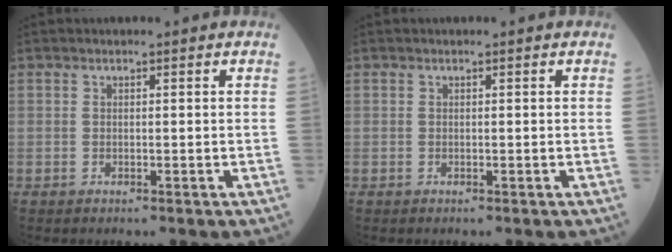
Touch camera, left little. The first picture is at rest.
{"total": 0.0}